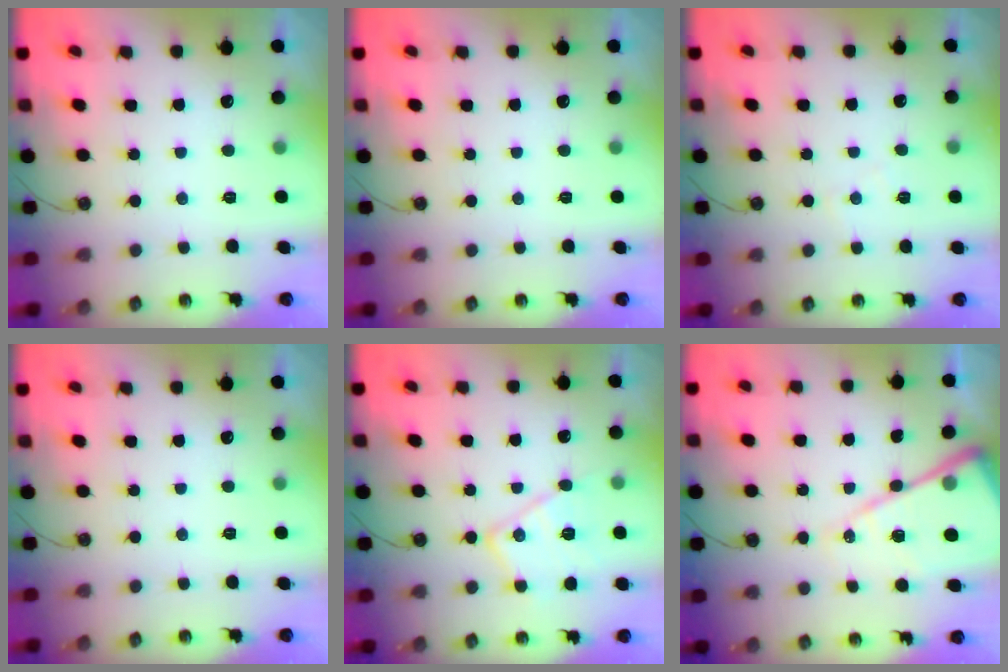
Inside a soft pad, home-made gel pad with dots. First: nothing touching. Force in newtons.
{"total": 0.0}
{"total": 4.0, "press": 3.9, "slide": 0.6}
{"total": 0.0}
{"total": 14.0, "press": 13.9, "slide": 1.2}
{"total": 19.4, "press": 19.3, "slide": 2.0}